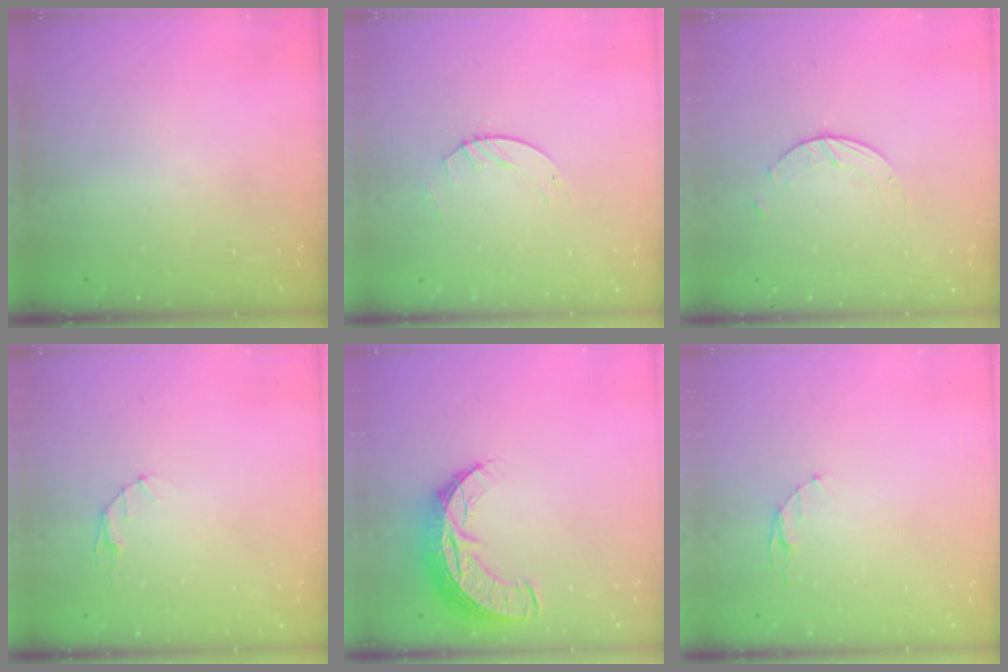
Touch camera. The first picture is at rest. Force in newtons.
{"total": 2.8, "press": 2.8, "slide": 0.4}
{"total": 2.0, "press": 2.0, "slide": 0.3}
{"total": 2.9, "press": 2.9, "slide": 0.4}
{"total": 11.5, "press": 11.5, "slide": 0.9}
{"total": 3.9, "press": 3.9, "slide": 0.5}